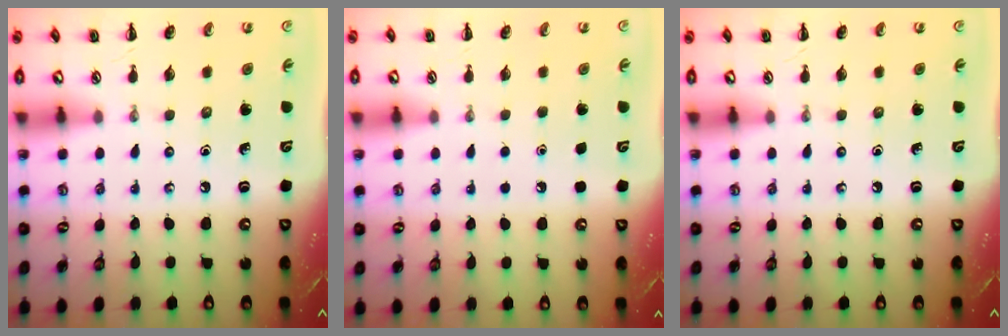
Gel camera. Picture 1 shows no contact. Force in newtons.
{"total": 1.8, "press": 1.8, "slide": 0.1}
{"total": 0.0}